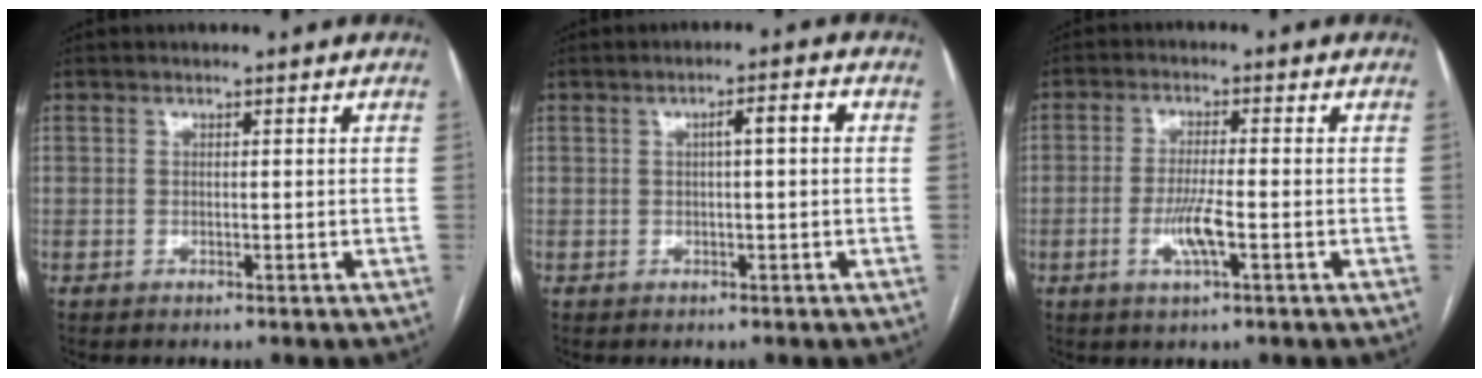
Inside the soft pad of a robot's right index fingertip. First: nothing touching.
{"total": 3.0, "force": [0.4, 0.4, 3.0], "torque": [-0.048, 0.010, 0.007]}
{"total": 5.0, "force": [-1.6, 0.5, 4.7], "torque": [-0.097, -0.007, -0.030]}